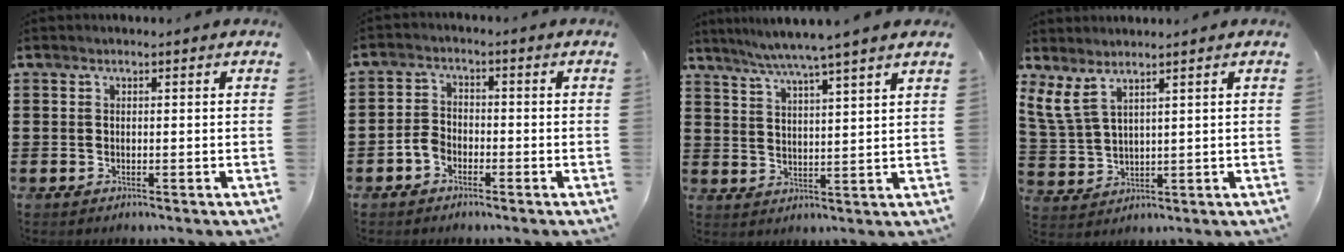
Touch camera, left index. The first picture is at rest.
{"total": 3.1, "force": [-1.8, 2.0, 1.4], "torque": [-0.044, 0.002, -0.041]}
{"total": 5.4, "force": [4.7, -1.2, 2.4], "torque": [-0.062, -0.023, 0.080]}
{"total": 5.4, "force": [3.6, 2.0, 3.4], "torque": [-0.095, -0.008, 0.064]}